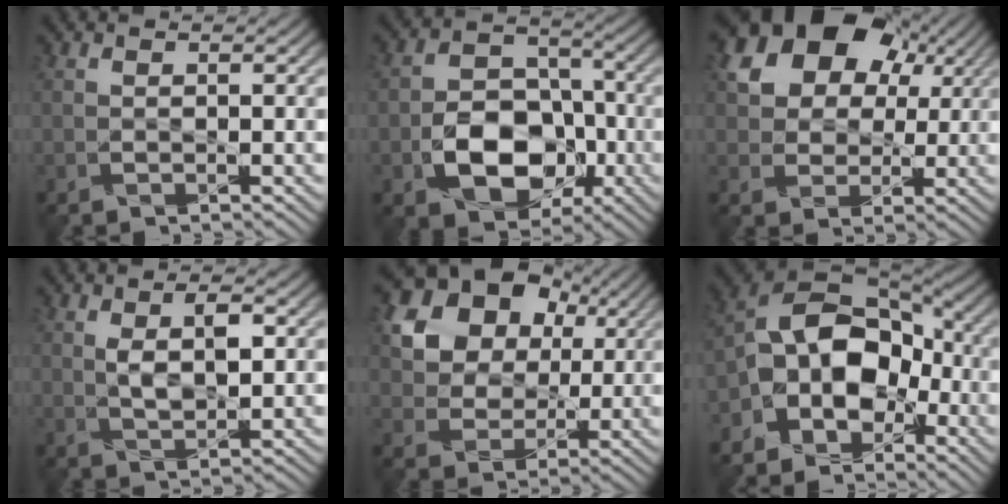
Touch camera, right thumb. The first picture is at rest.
{"total": 10.6, "force": [-3.4, 7.5, 6.6], "torque": [-0.114, -0.009, -0.064]}
{"total": 16.0, "force": [6.9, 11.9, 8.2], "torque": [-0.203, 0.067, 0.132]}
{"total": 4.3, "force": [0.9, 2.1, 3.7], "torque": [-0.076, -0.004, 0.018]}
{"total": 13.7, "force": [5.0, 10.6, 7.1], "torque": [-0.179, 0.041, 0.096]}
{"total": 11.1, "force": [-3.3, 7.9, 7.0], "torque": [-0.116, 0.002, -0.079]}